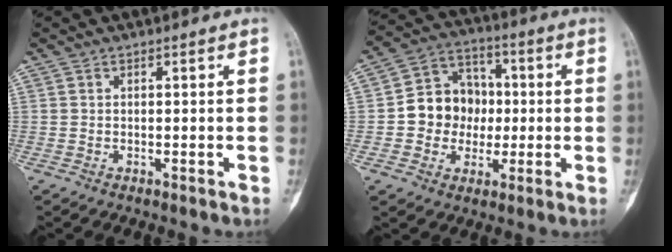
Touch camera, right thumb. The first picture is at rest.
{"total": 11.4, "force": [-0.6, 10.2, 5.2], "torque": [-0.035, 0.028, -0.017]}